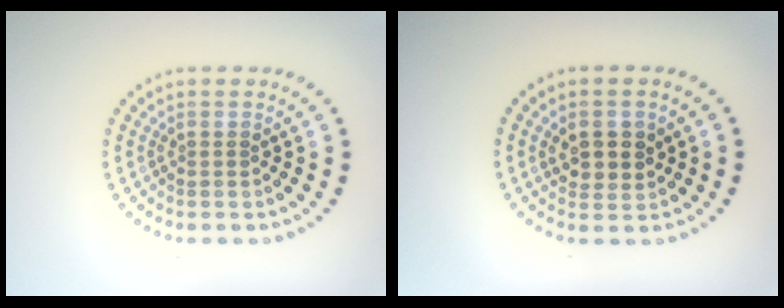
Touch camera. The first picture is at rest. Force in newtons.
{"total": 2.6, "press": 2.6, "slide": 0.6}